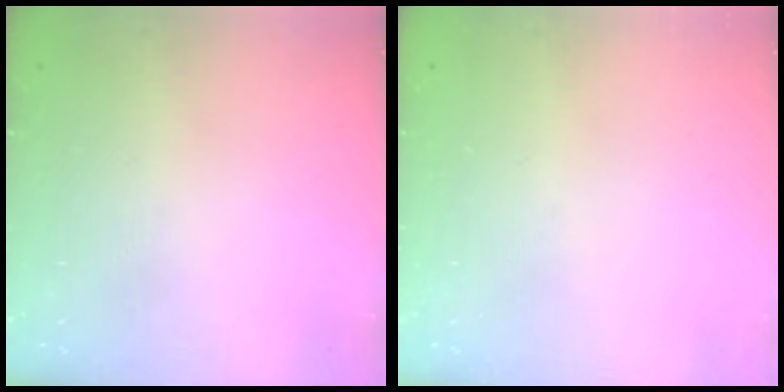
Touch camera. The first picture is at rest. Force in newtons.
{"total": 0.0}